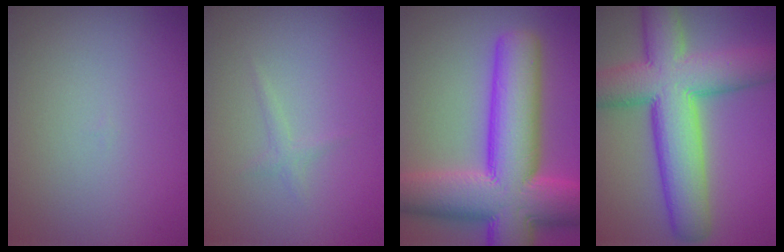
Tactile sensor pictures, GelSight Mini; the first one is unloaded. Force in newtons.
{"total": 0.8, "press": 0.8, "slide": 0.0}
{"total": 14.3, "press": 14.3, "slide": 0.4}
{"total": 11.3, "press": 11.2, "slide": 0.5}